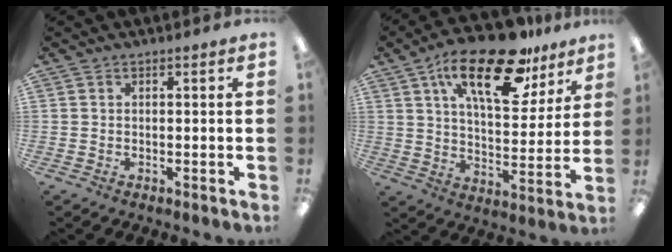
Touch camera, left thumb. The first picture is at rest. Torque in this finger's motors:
{"motor_torque": [0.63, 0.56, 1.60, -1.17, 0.32]}